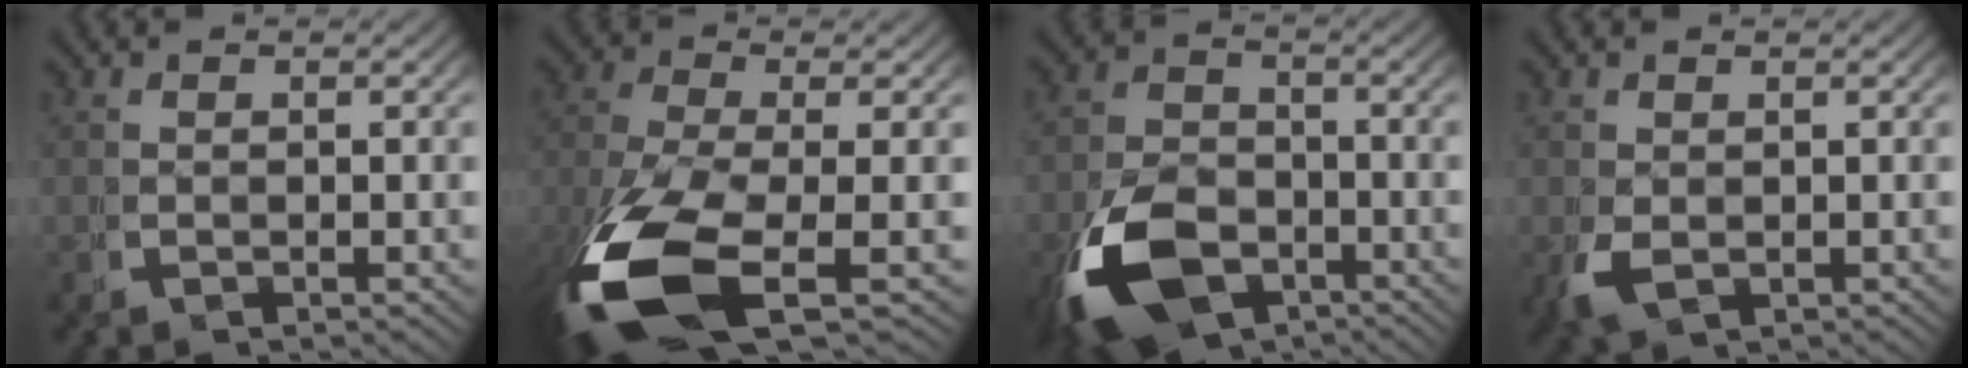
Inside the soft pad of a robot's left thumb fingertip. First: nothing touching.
{"total": 12.4, "force": [-4.5, 6.3, 9.7], "torque": [-0.229, -0.048, -0.046]}
{"total": 9.2, "force": [-4.5, 6.0, 5.4], "torque": [-0.120, -0.044, -0.057]}
{"total": 1.8, "force": [-0.6, 1.4, 1.1], "torque": [-0.035, -0.017, 0.004]}